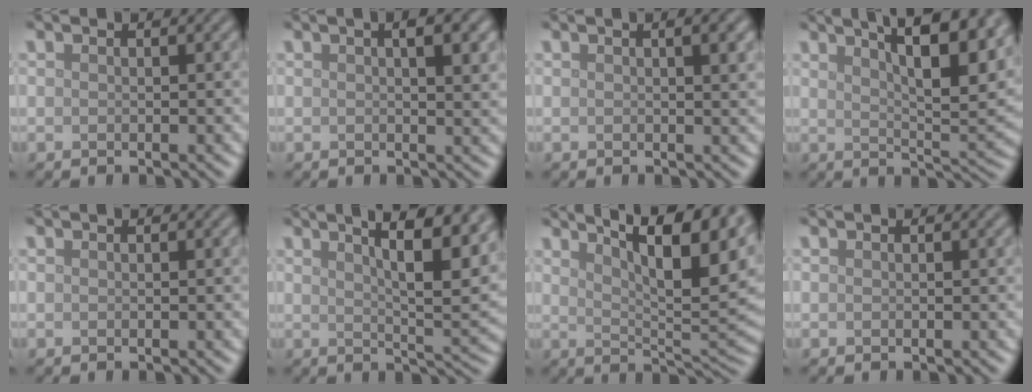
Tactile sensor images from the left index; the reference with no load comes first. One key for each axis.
{"total": 3.2, "fx": 1.1, "fy": 0.9, "fz": 2.9, "tx": -0.034, "ty": 0.007, "tz": 0.014}
{"total": 2.8, "fx": 1.0, "fy": 0.8, "fz": 2.5, "tx": -0.023, "ty": 0.007, "tz": 0.010}
{"total": 12.6, "fx": 7.4, "fy": 3.6, "fz": 9.6, "tx": -0.103, "ty": 0.027, "tz": 0.087}
{"total": 0.0}
{"total": 11.3, "fx": 5.9, "fy": 3.1, "fz": 9.1, "tx": -0.093, "ty": 0.024, "tz": 0.068}
{"total": 12.7, "fx": 7.2, "fy": 3.6, "fz": 9.8, "tx": -0.109, "ty": 0.017, "tz": 0.095}
{"total": 0.0}